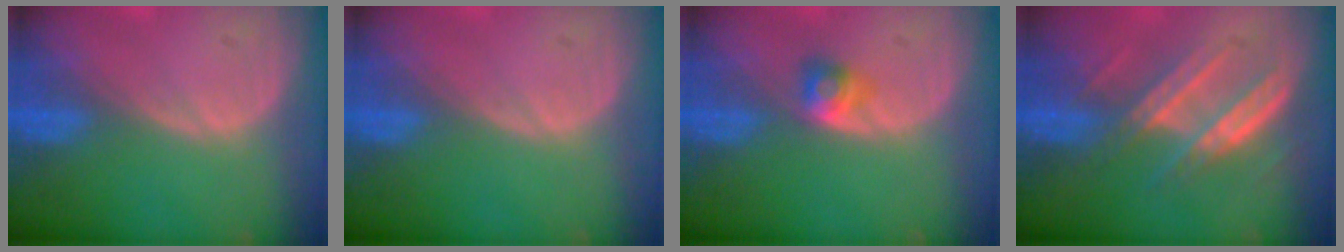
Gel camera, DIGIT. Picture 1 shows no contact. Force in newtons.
{"total": 0.0}
{"total": 2.7, "press": 2.4, "slide": 1.1}
{"total": 6.6, "press": 6.4, "slide": 1.7}